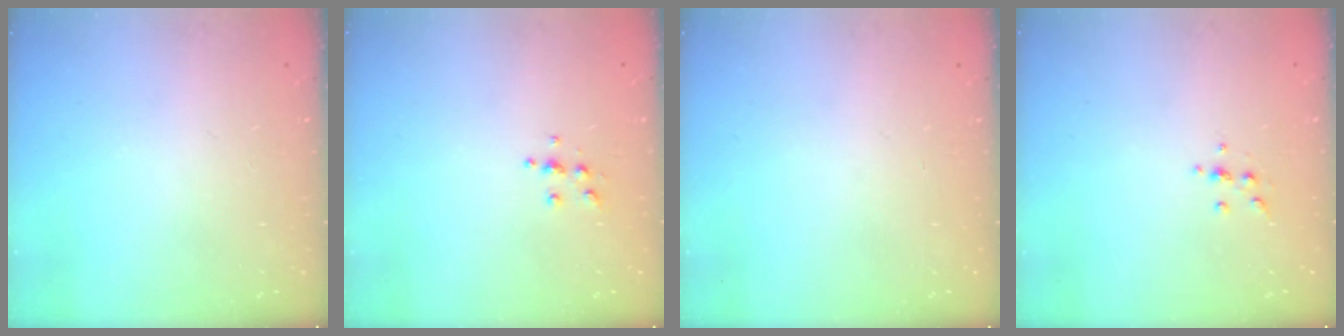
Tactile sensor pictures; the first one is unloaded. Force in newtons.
{"total": 5.4, "press": 5.4, "slide": 0.5}
{"total": 0.0}
{"total": 3.8, "press": 3.6, "slide": 1.2}